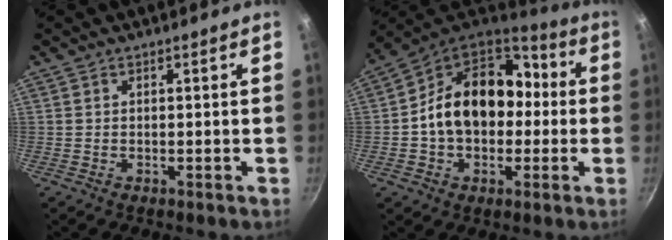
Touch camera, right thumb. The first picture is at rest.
{"total": 19.5, "force": [0.1, 14.7, 12.9], "torque": [-0.183, 0.052, -0.009]}